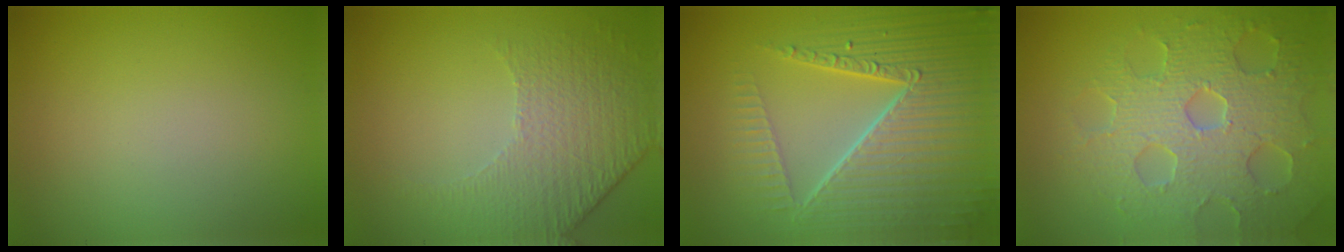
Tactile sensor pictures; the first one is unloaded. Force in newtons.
{"total": 4.8, "press": 3.4, "slide": 3.3}
{"total": 9.0, "press": 6.2, "slide": 6.6}
{"total": 7.8, "press": 6.0, "slide": 5.1}